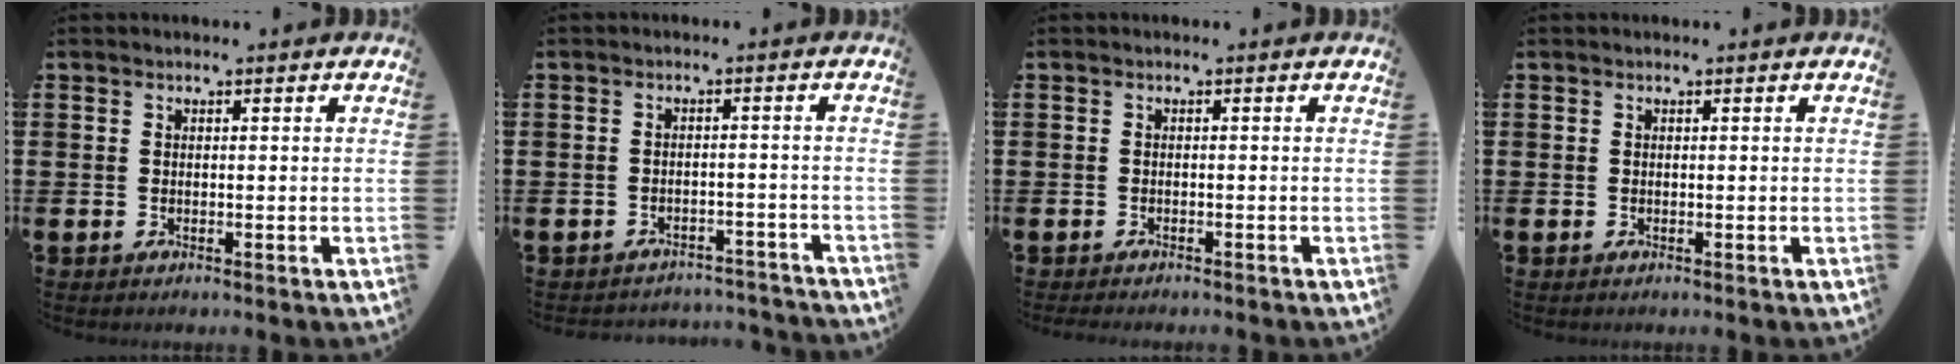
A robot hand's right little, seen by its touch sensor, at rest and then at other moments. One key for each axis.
{"total": 1.8, "fx": -1.8, "fy": 0.1, "fz": 0.0, "tx": -0.006, "ty": 0.003, "tz": -0.041}
{"total": 0.0}
{"total": 0.0}